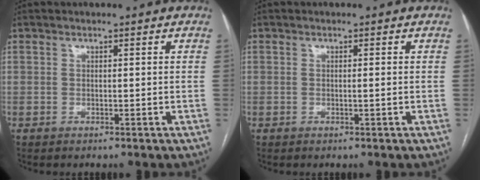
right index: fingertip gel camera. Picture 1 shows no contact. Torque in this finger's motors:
{"motor_torque": [0.14, 0.14, -0.04, 0.00]}